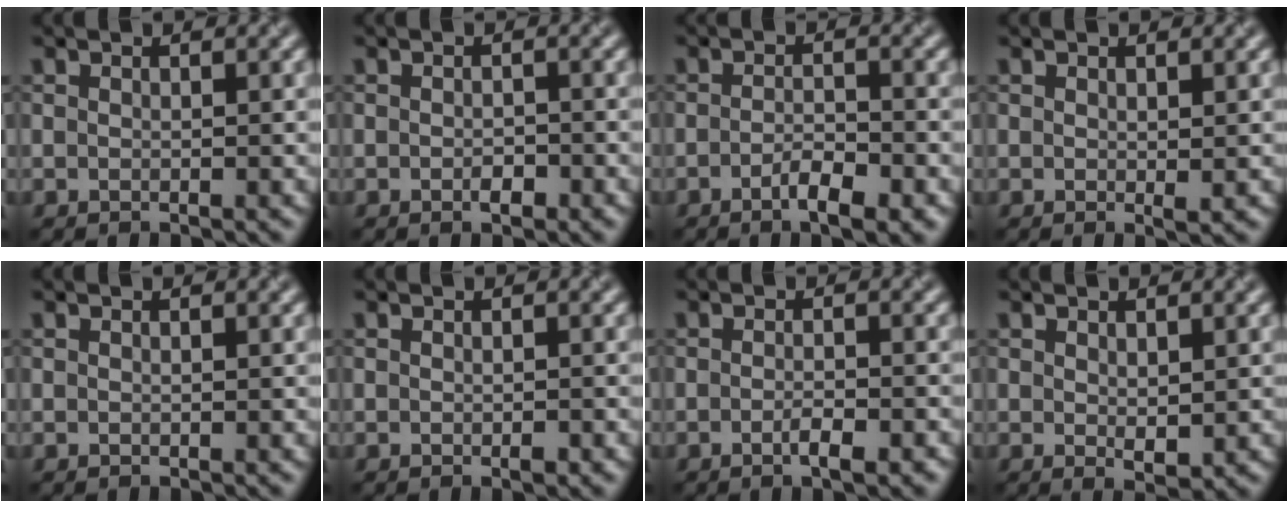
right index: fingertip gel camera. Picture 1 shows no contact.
{"total": 1.4, "force": [-0.6, 0.7, 1.0], "torque": [-0.017, -0.001, -0.010]}
{"total": 3.2, "force": [-1.6, 0.8, 2.6], "torque": [-0.049, -0.001, -0.029]}
{"total": 0.7, "force": [0.1, 0.1, 0.7], "torque": [-0.009, -0.003, 0.001]}
{"total": 0.0}
{"total": 0.8, "force": [-0.4, 0.2, 0.6], "torque": [-0.009, 0.000, -0.004]}
{"total": 2.3, "force": [-1.0, 0.6, 2.0], "torque": [-0.032, 0.000, -0.017]}
{"total": 1.4, "force": [0.3, 0.7, 1.2], "torque": [-0.019, -0.007, 0.012]}